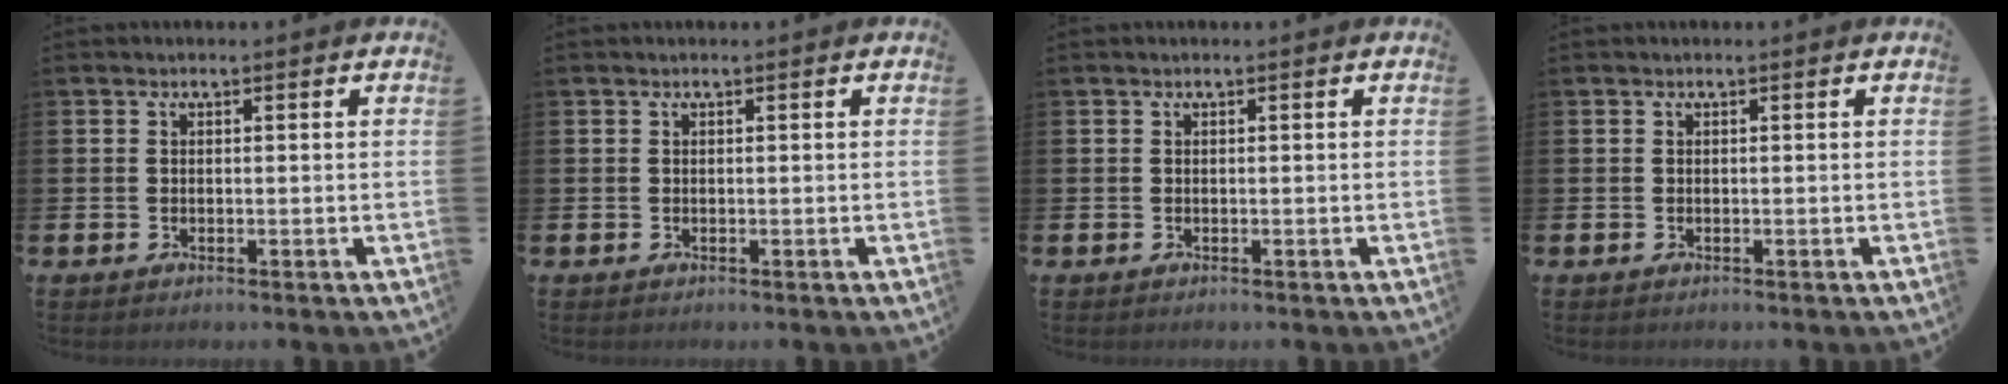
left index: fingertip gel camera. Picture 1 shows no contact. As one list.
[{"total": 0.0}, {"total": 0.0}, {"total": 0.0}]